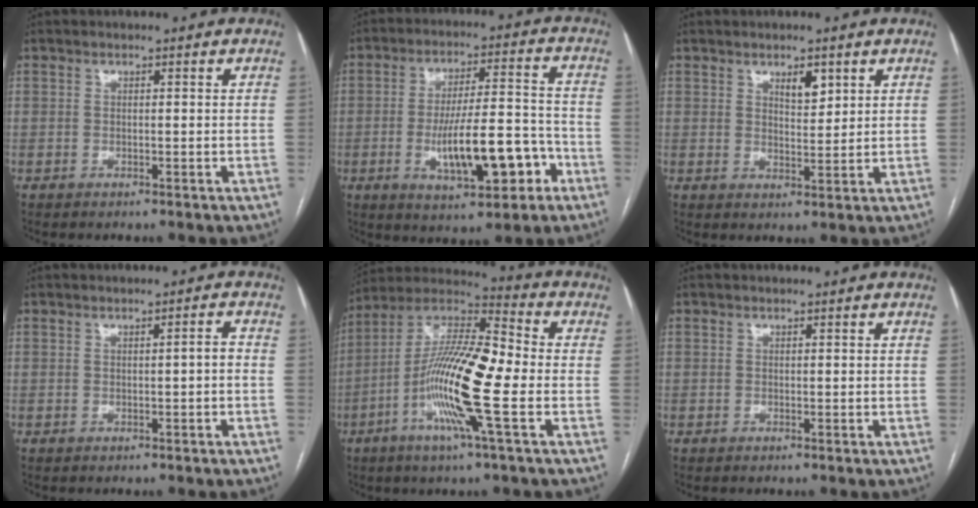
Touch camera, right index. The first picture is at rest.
{"total": 13.2, "force": [-4.6, 3.5, 11.9], "torque": [-0.201, 0.013, -0.063]}
{"total": 3.4, "force": [2.0, 1.3, 2.5], "torque": [-0.039, -0.002, 0.035]}
{"total": 1.2, "force": [-0.2, 0.1, 1.2], "torque": [-0.015, 0.003, -0.001]}
{"total": 16.7, "force": [-4.1, 1.1, 16.2], "torque": [-0.314, -0.001, -0.084]}
{"total": 0.0}